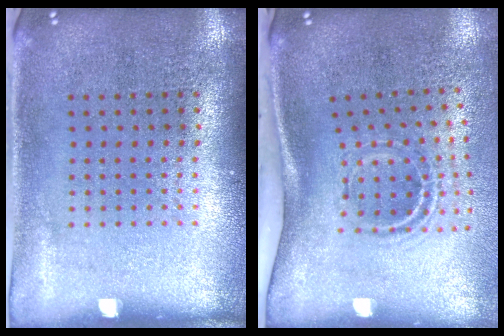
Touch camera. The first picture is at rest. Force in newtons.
{"total": 2.1, "press": 1.2, "slide": 1.7}